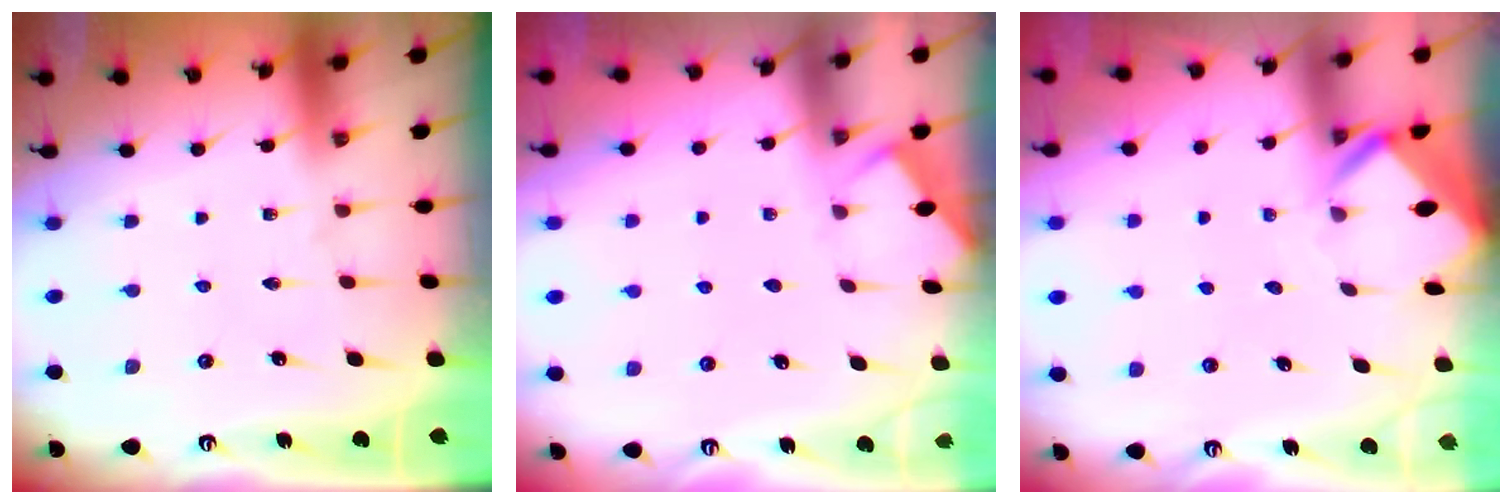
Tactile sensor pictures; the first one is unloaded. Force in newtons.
{"total": 2.0, "press": 1.9, "slide": 0.3}
{"total": 2.9, "press": 2.9, "slide": 0.2}